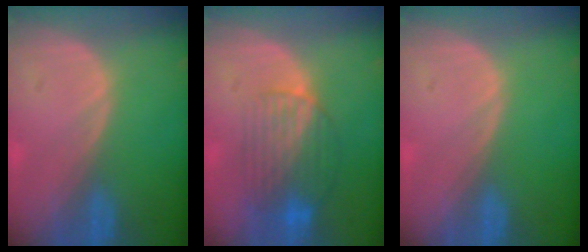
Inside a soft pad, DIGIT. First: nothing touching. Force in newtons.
{"total": 8.3, "press": 7.2, "slide": 4.1}
{"total": 0.0}